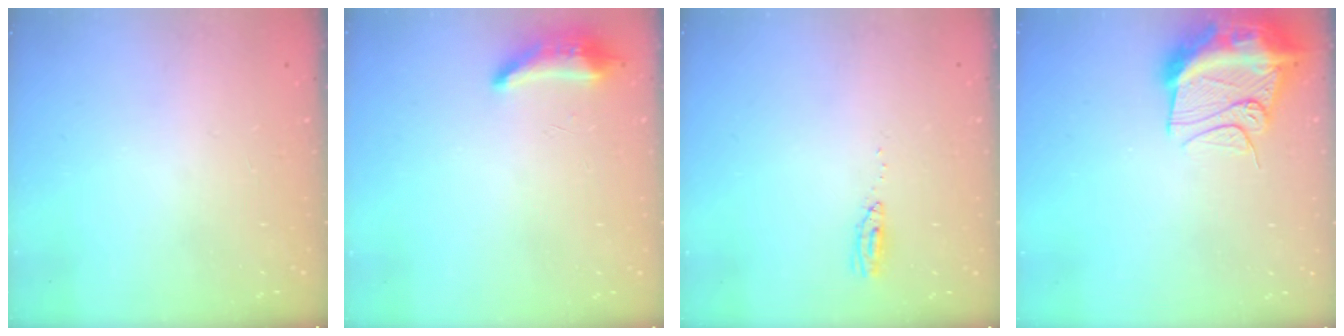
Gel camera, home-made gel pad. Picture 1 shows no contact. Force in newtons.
{"total": 8.7, "press": 8.5, "slide": 2.0}
{"total": 3.6, "press": 3.4, "slide": 1.3}
{"total": 15.8, "press": 15.7, "slide": 1.6}